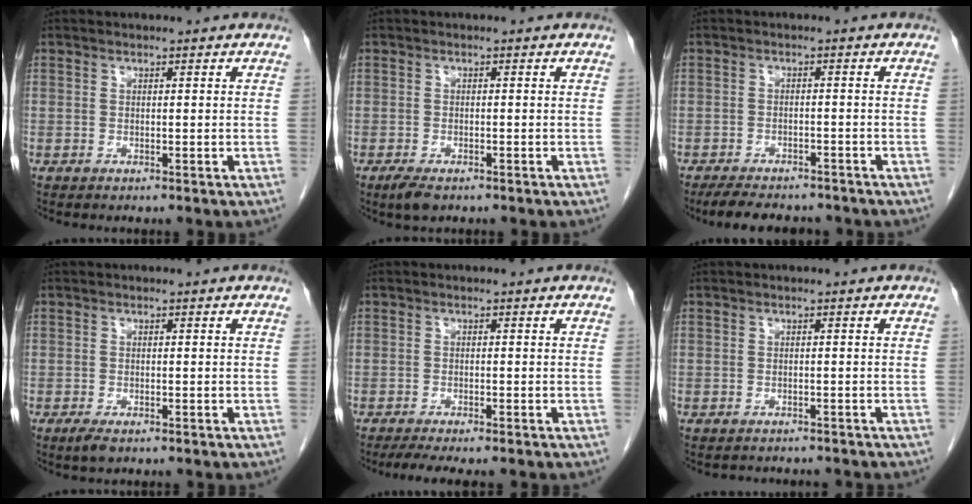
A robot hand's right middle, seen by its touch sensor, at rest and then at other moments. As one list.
[{"total": 2.7, "force": [-1.8, 1.1, 1.7], "torque": [-0.039, -0.006, -0.028]}, {"total": 8.9, "force": [-7.7, 2.9, 3.3], "torque": [-0.050, -0.005, -0.108]}, {"total": 1.9, "force": [-1.2, 0.7, 1.3], "torque": [-0.032, -0.005, -0.019]}, {"total": 4.8, "force": [-3.9, 0.6, 2.7], "torque": [-0.040, -0.010, -0.059]}, {"total": 3.7, "force": [-3.5, 1.2, 0.7], "torque": [-0.007, -0.002, -0.040]}]